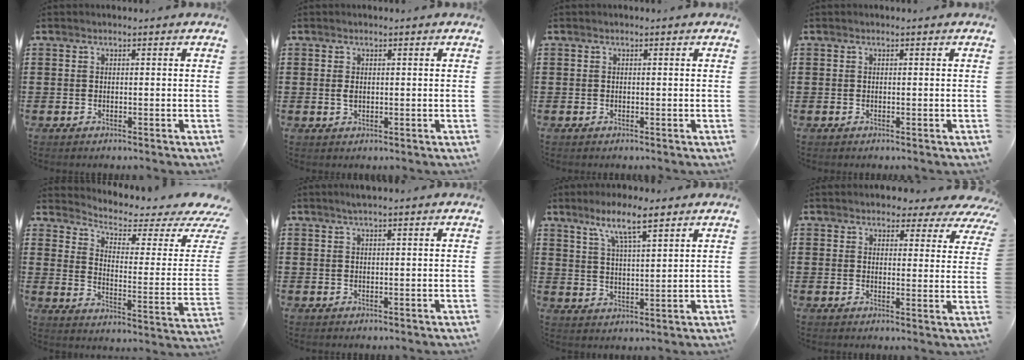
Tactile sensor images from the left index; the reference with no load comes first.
{"total": 1.2, "force": [0.2, 0.7, 1.0], "torque": [-0.021, 0.003, 0.002]}
{"total": 0.0}
{"total": 0.0}
{"total": 3.7, "force": [2.8, 1.1, 2.2], "torque": [-0.049, -0.038, 0.039]}
{"total": 1.3, "force": [1.0, 0.0, 0.9], "torque": [-0.018, 0.000, 0.019]}
{"total": 7.1, "force": [5.2, 0.9, 4.7], "torque": [-0.099, -0.010, 0.089]}
{"total": 4.0, "force": [3.7, 1.4, 0.9], "torque": [-0.020, -0.020, 0.061]}